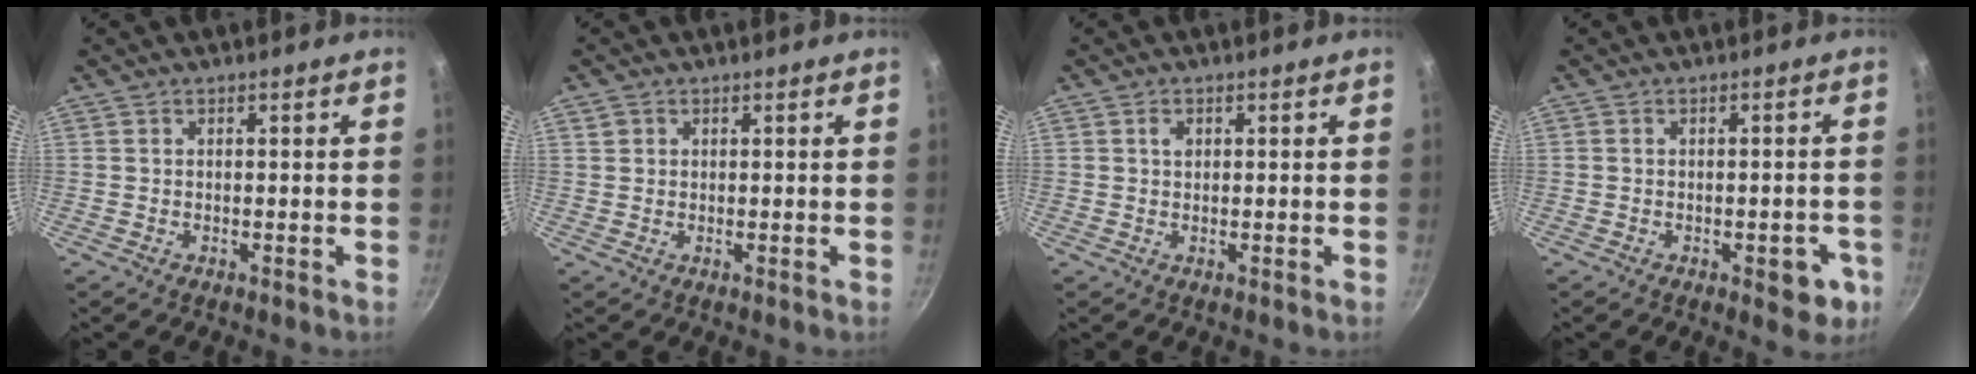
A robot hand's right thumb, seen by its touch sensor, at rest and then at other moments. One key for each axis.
{"total": 1.4, "fx": 0.6, "fy": 1.2, "fz": 0.4, "tx": -0.007, "ty": 0.004, "tz": 0.007}
{"total": 1.5, "fx": 0.5, "fy": 1.1, "fz": 0.9, "tx": -0.010, "ty": 0.001, "tz": 0.007}
{"total": 6.1, "fx": -2.3, "fy": 3.0, "fz": 4.8, "tx": -0.032, "ty": 0.014, "tz": -0.025}